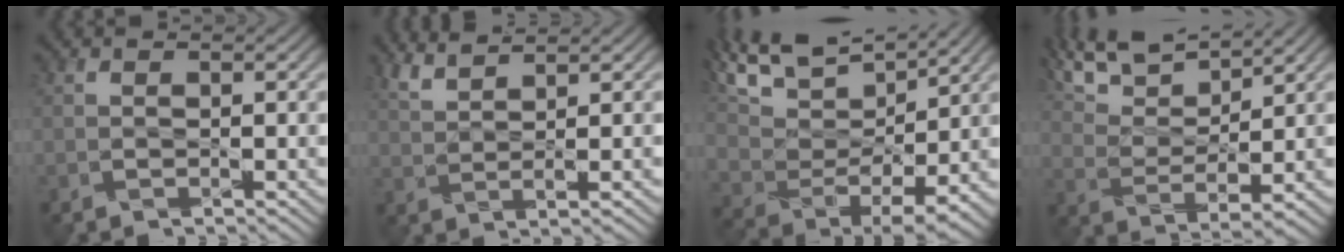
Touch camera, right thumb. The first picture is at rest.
{"total": 4.0, "force": [3.2, 0.6, 2.4], "torque": [-0.046, -0.001, 0.063]}
{"total": 14.2, "force": [10.1, 5.7, 8.3], "torque": [-0.210, 0.024, 0.173]}
{"total": 10.2, "force": [8.1, 2.5, 5.7], "torque": [-0.136, 0.017, 0.153]}